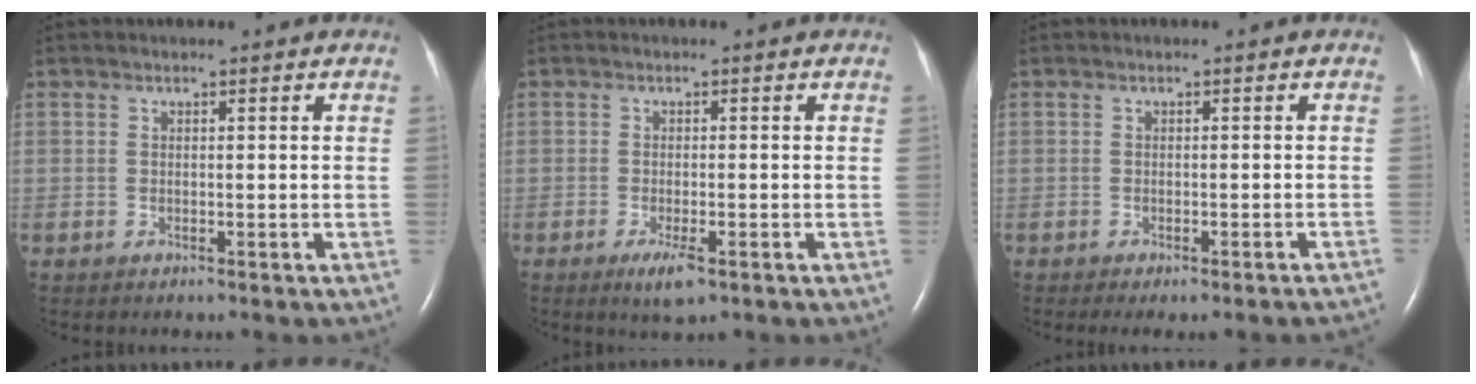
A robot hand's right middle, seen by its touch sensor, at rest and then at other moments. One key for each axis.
{"total": 3.3, "fx": -1.7, "fy": 0.7, "fz": 2.7, "tx": -0.051, "ty": -0.007, "tz": -0.027}
{"total": 6.0, "fx": -5.4, "fy": 0.1, "fz": 2.6, "tx": -0.022, "ty": -0.012, "tz": -0.063}